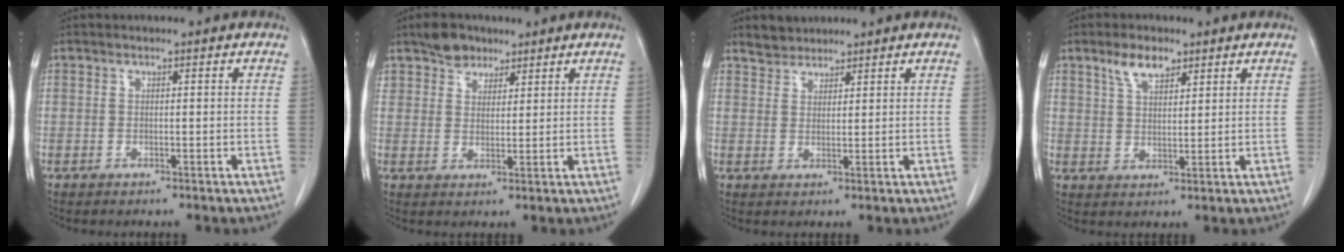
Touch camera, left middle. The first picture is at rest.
{"total": 4.5, "force": [3.4, 2.6, 1.1], "torque": [-0.020, 0.005, 0.062]}
{"total": 2.7, "force": [2.5, 1.1, -0.1], "torque": [0.000, 0.010, 0.043]}
{"total": 4.8, "force": [3.2, 1.9, 3.0], "torque": [-0.060, 0.006, 0.064]}